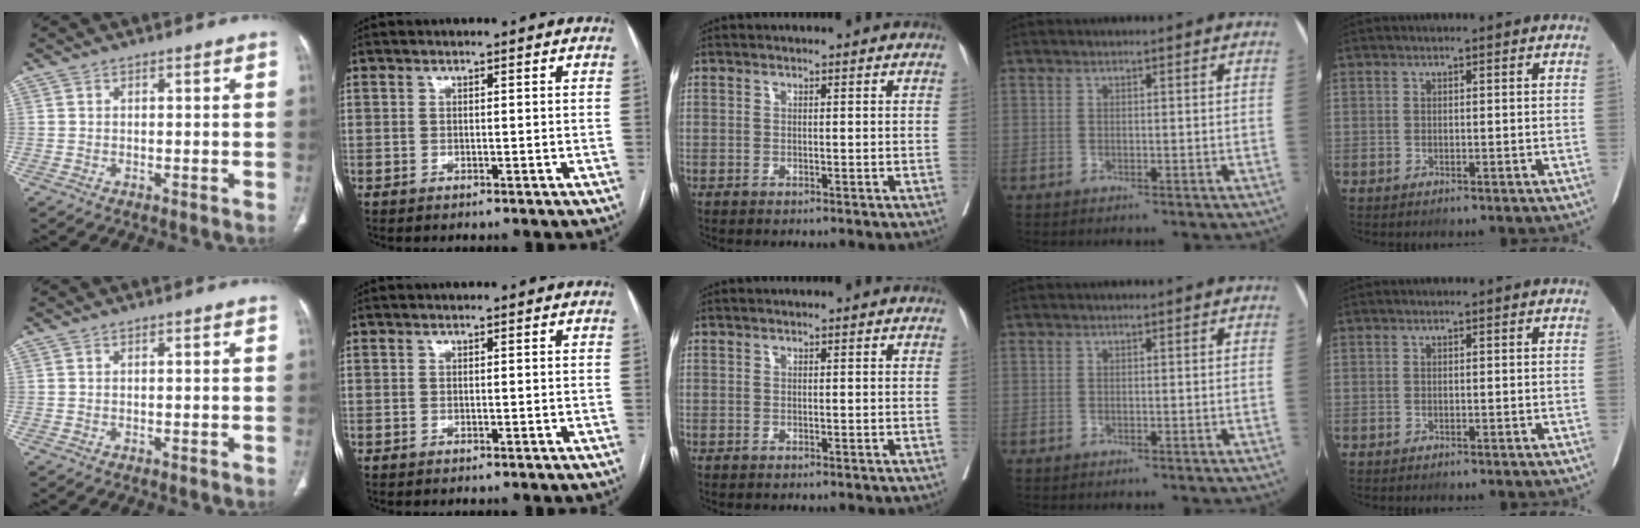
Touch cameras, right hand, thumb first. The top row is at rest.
{}